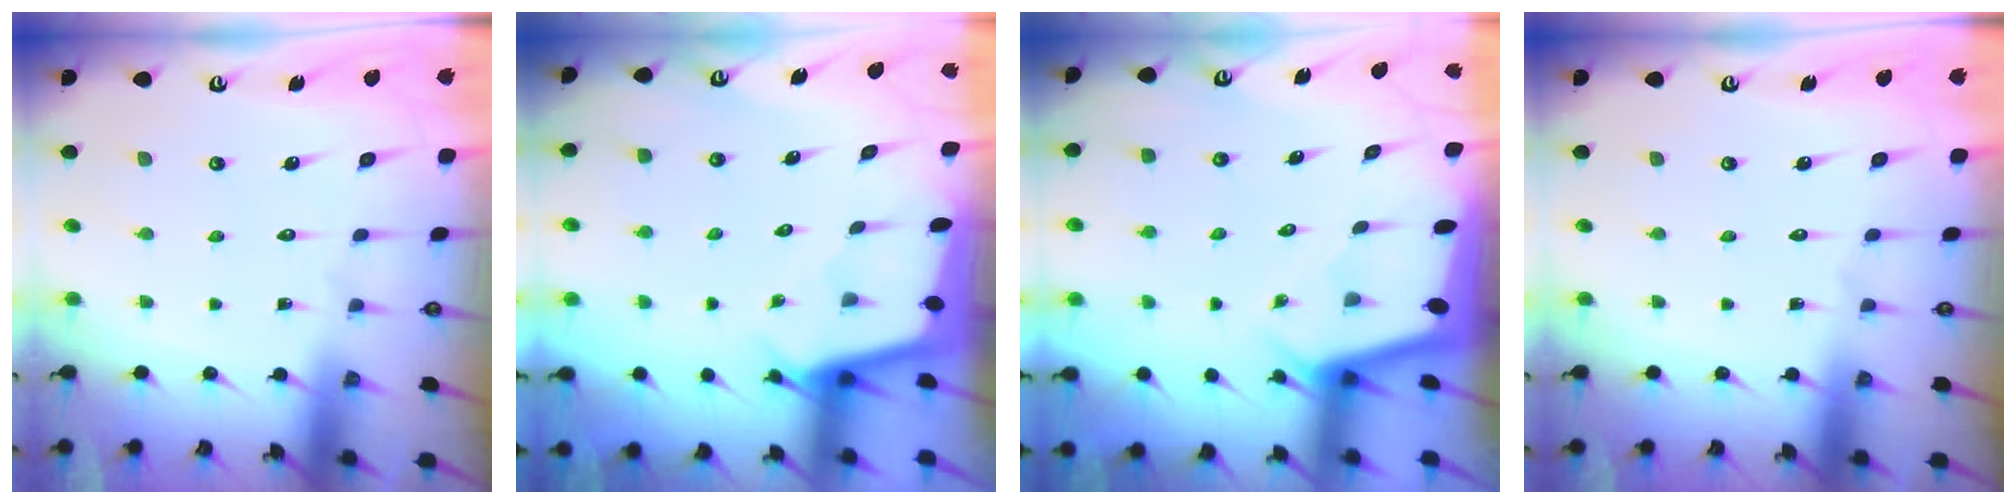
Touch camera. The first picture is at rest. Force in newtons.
{"total": 2.5, "press": 2.5, "slide": 0.1}
{"total": 1.9, "press": 1.9, "slide": 0.1}
{"total": 0.0}